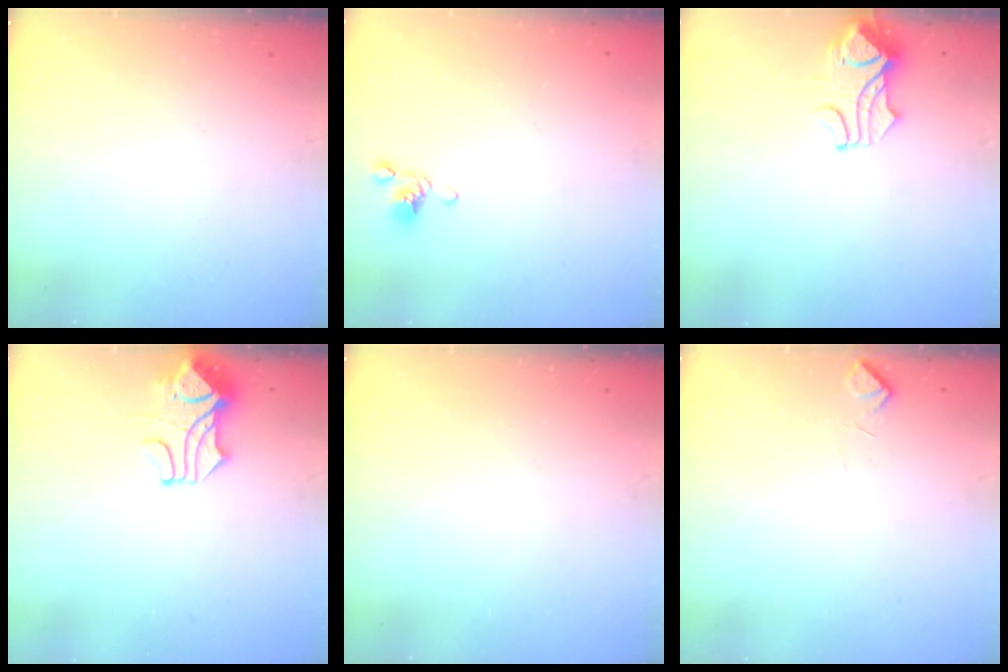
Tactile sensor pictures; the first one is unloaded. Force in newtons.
{"total": 2.6, "press": 2.6, "slide": 0.5}
{"total": 1.5, "press": 1.5, "slide": 0.5}
{"total": 2.2, "press": 1.8, "slide": 1.2}
{"total": 0.0}
{"total": 2.2, "press": 2.0, "slide": 0.9}